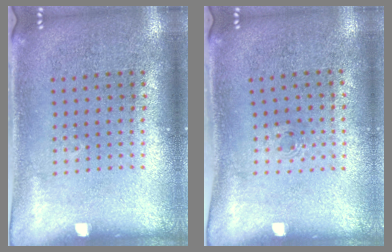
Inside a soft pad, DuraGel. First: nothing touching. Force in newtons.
{"total": 0.6, "press": 0.3, "slide": 0.5}